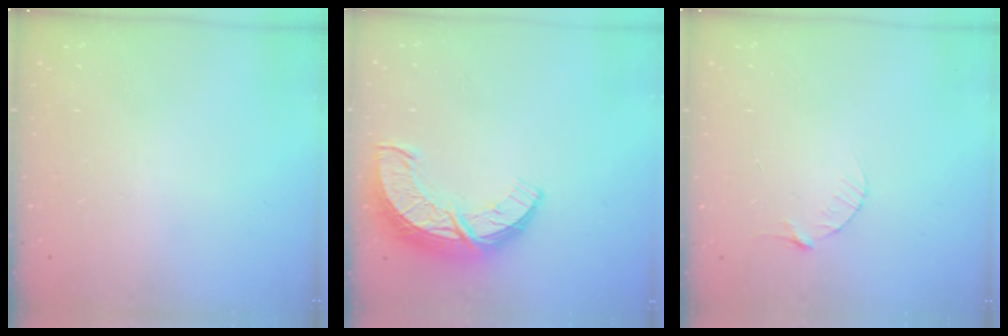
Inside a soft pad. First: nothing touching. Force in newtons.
{"total": 11.9, "press": 11.9, "slide": 0.8}
{"total": 3.1, "press": 3.0, "slide": 0.4}